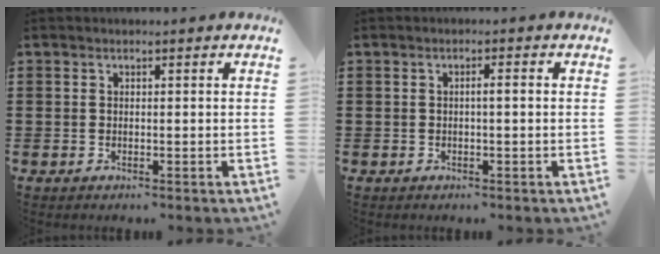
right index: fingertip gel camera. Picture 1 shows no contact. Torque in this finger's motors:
{"motor_torque": [0.43, 0.36, 0.02, 0.03]}